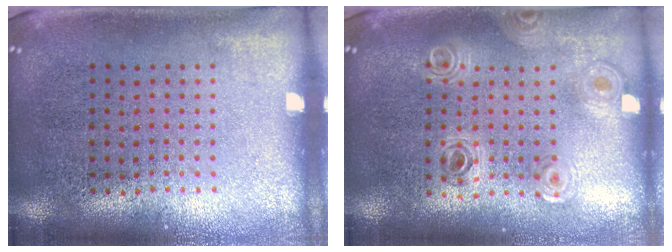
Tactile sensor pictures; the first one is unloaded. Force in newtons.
{"total": 0.9, "press": 0.9, "slide": 0.1}